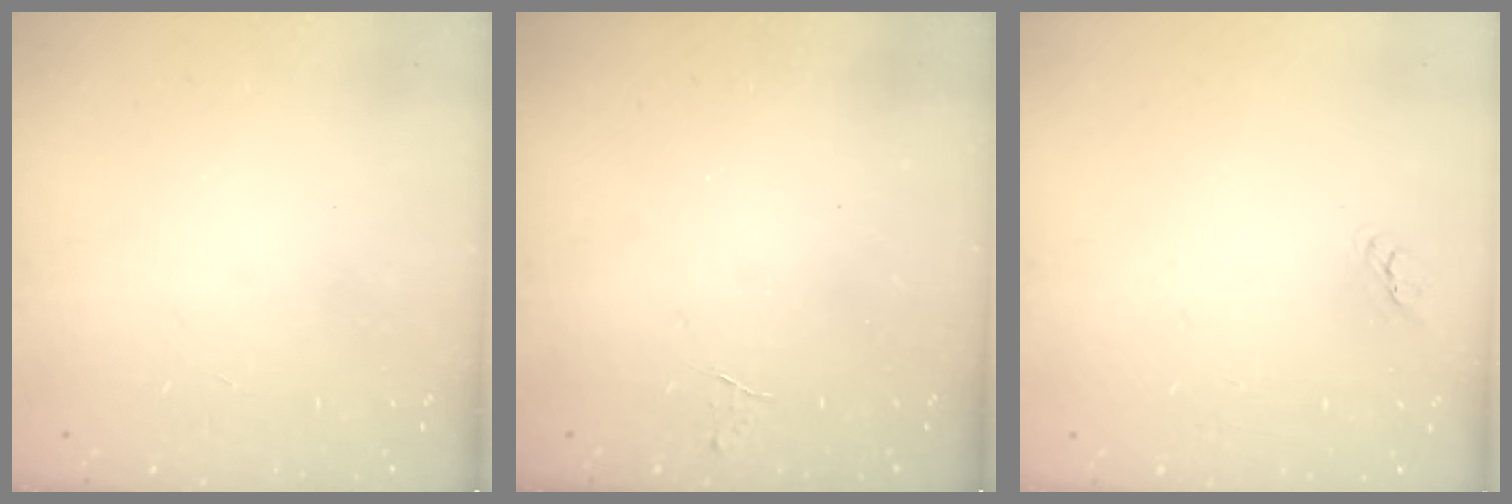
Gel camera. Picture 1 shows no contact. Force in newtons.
{"total": 3.8, "press": 3.8, "slide": 0.4}
{"total": 2.9, "press": 2.9, "slide": 0.2}